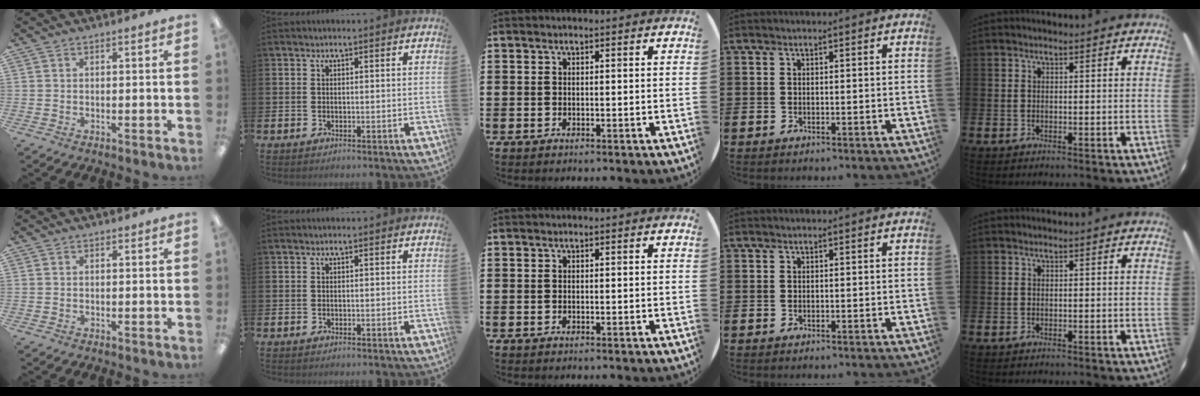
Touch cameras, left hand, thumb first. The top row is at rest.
{}